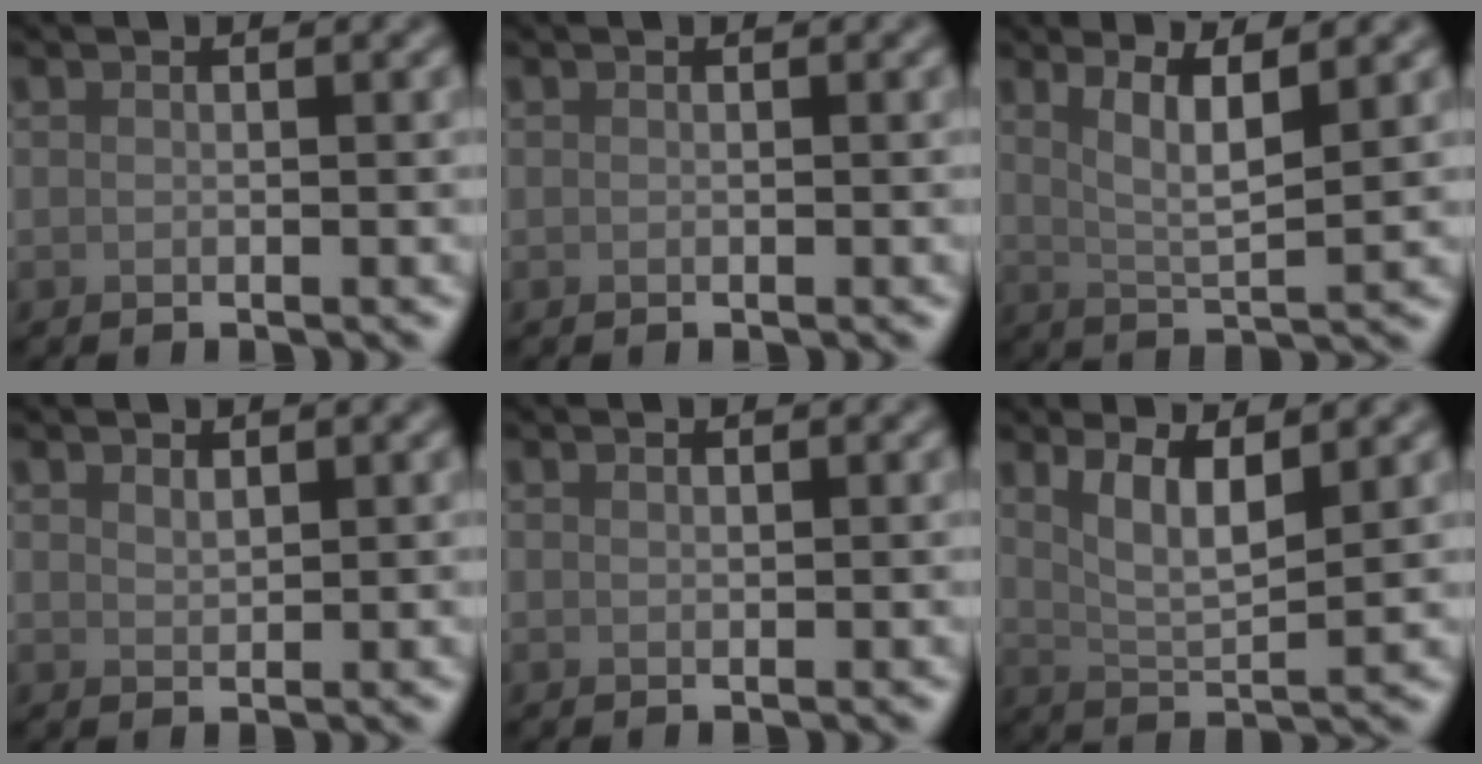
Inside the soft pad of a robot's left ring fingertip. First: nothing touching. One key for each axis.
{"total": 0.0}
{"total": 4.1, "fx": 1.8, "fy": 0.9, "fz": 3.6, "tx": -0.062, "ty": -0.007, "tz": 0.035}
{"total": 0.9, "fx": 0.7, "fy": 0.4, "fz": 0.4, "tx": -0.010, "ty": -0.001, "tz": 0.017}
{"total": 0.0}
{"total": 3.9, "fx": 2.0, "fy": 1.0, "fz": 3.2, "tx": -0.063, "ty": -0.008, "tz": 0.039}